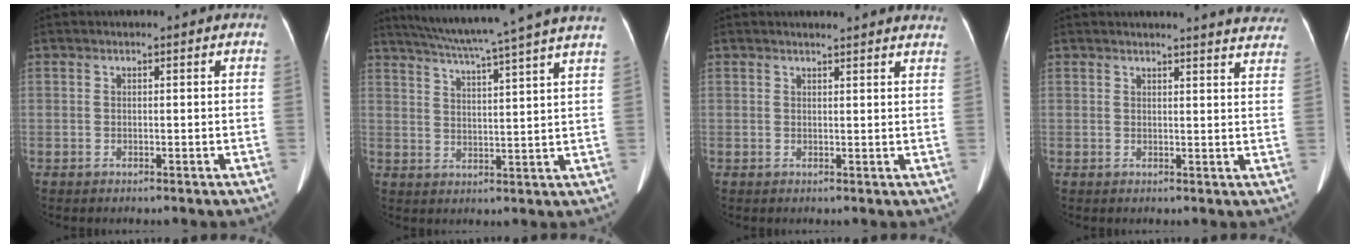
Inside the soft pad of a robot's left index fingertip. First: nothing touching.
{"total": 19.1, "force": [16.2, -1.8, 9.9], "torque": [-0.172, -0.008, 0.217]}
{"total": 9.3, "force": [8.9, 0.8, 2.5], "torque": [-0.017, 0.001, 0.080]}
{"total": 13.2, "force": [12.8, 1.0, 3.1], "torque": [-0.017, -0.055, 0.114]}